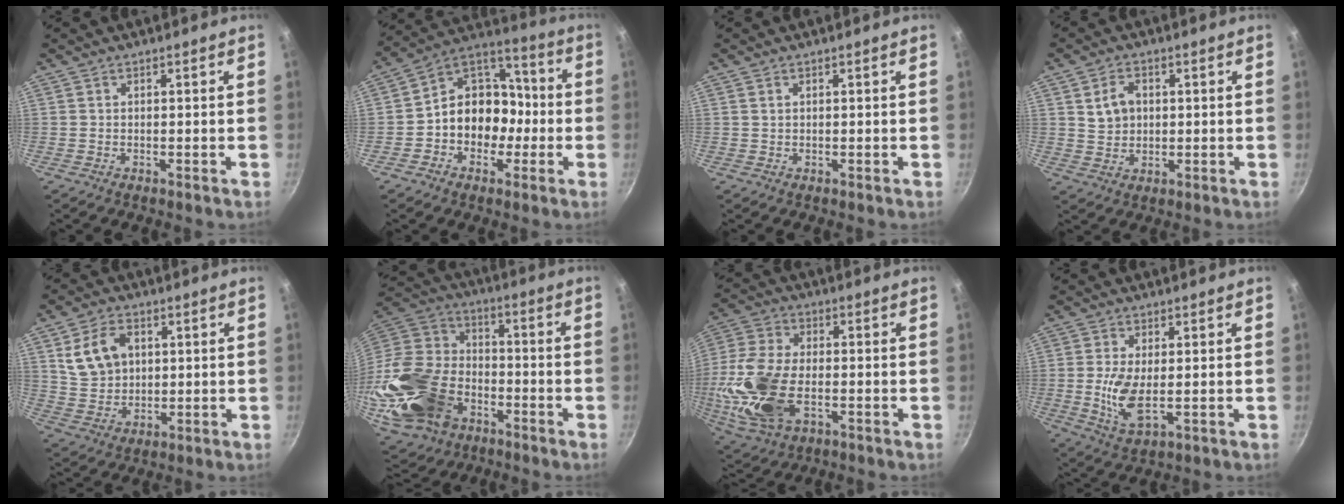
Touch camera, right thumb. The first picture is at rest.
{"total": 14.7, "force": [-2.2, 11.2, 9.2], "torque": [-0.095, 0.048, -0.047]}
{"total": 0.6, "force": [0.3, 0.3, 0.4], "torque": [-0.007, 0.001, 0.006]}
{"total": 5.5, "force": [1.3, 4.2, 3.2], "torque": [-0.039, -0.005, 0.027]}
{"total": 9.6, "force": [3.1, 7.0, 5.8], "torque": [-0.089, -0.005, 0.067]}
{"total": 30.0, "force": [-11.5, 20.7, 18.5], "torque": [-0.484, 0.028, -0.206]}
{"total": 18.1, "force": [-3.6, 9.9, 14.7], "torque": [-0.335, 0.001, -0.062]}
{"total": 6.9, "force": [-0.4, 3.0, 6.2], "torque": [-0.128, -0.017, -0.001]}